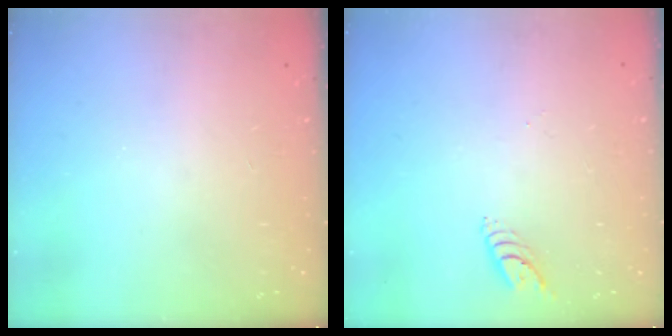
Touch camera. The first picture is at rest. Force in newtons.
{"total": 5.2, "press": 5.2, "slide": 0.2}